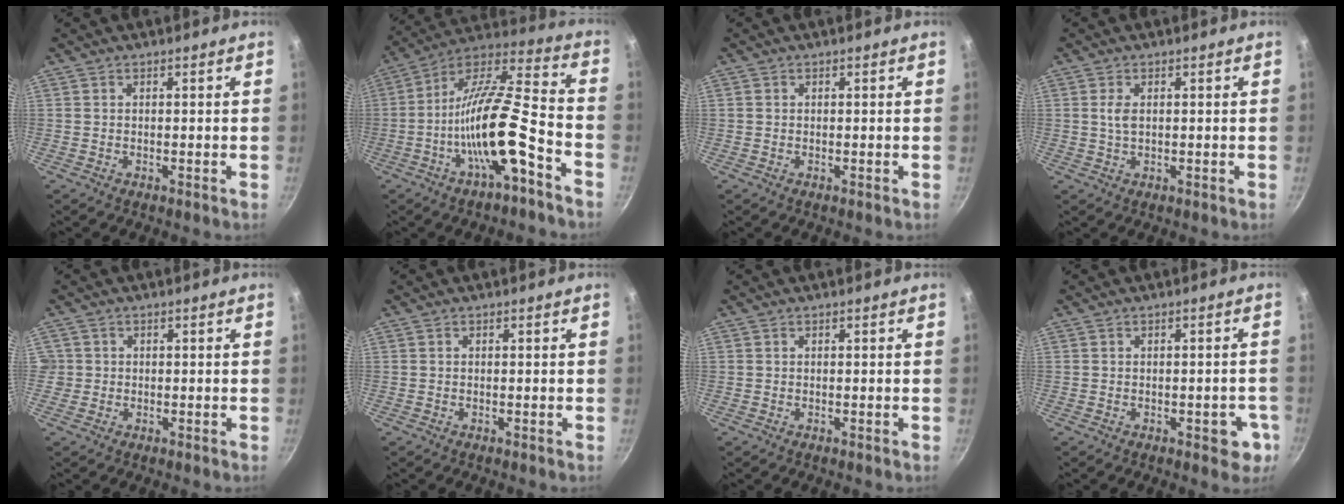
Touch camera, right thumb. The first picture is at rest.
{"total": 18.6, "force": [-7.3, 5.0, 16.3], "torque": [-0.282, 0.047, -0.140]}
{"total": 0.5, "force": [0.0, 0.5, 0.1], "torque": [0.000, 0.003, 0.000]}
{"total": 2.3, "force": [0.5, 1.2, 1.9], "torque": [-0.037, -0.002, 0.010]}
{"total": 2.0, "force": [-0.2, 2.0, 0.2], "torque": [0.010, 0.008, -0.003]}
{"total": 0.0}
{"total": 0.0}
{"total": 4.9, "force": [-1.8, 2.7, 3.7], "torque": [-0.015, 0.014, -0.021]}